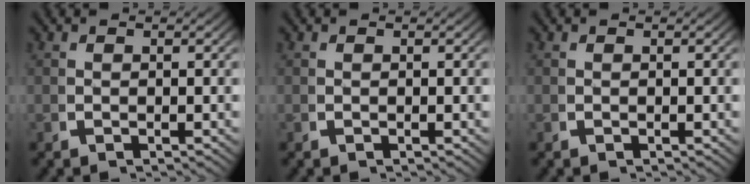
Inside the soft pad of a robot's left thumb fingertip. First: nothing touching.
{"total": 0.0}
{"total": 0.0}